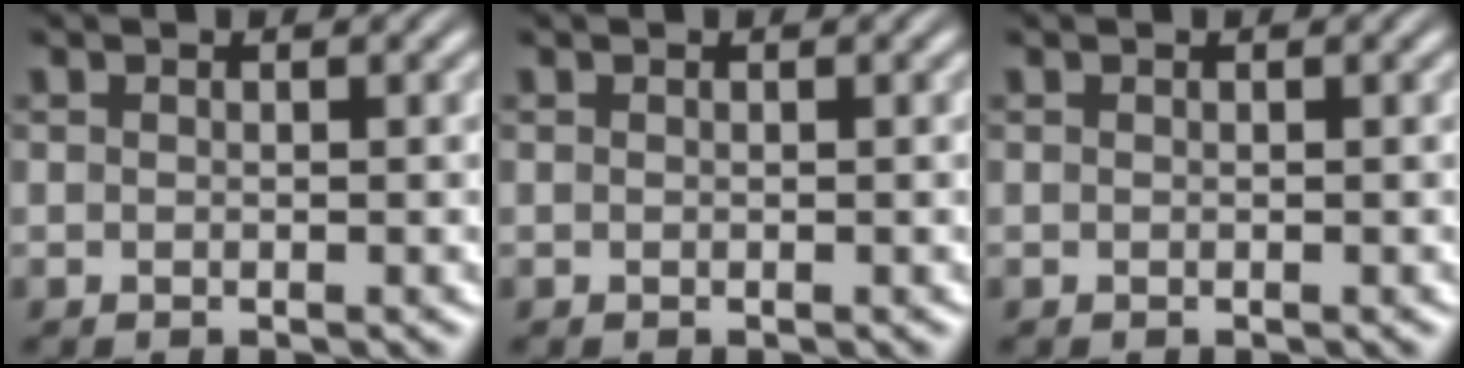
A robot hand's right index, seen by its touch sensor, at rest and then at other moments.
{"total": 0.0}
{"total": 0.0}